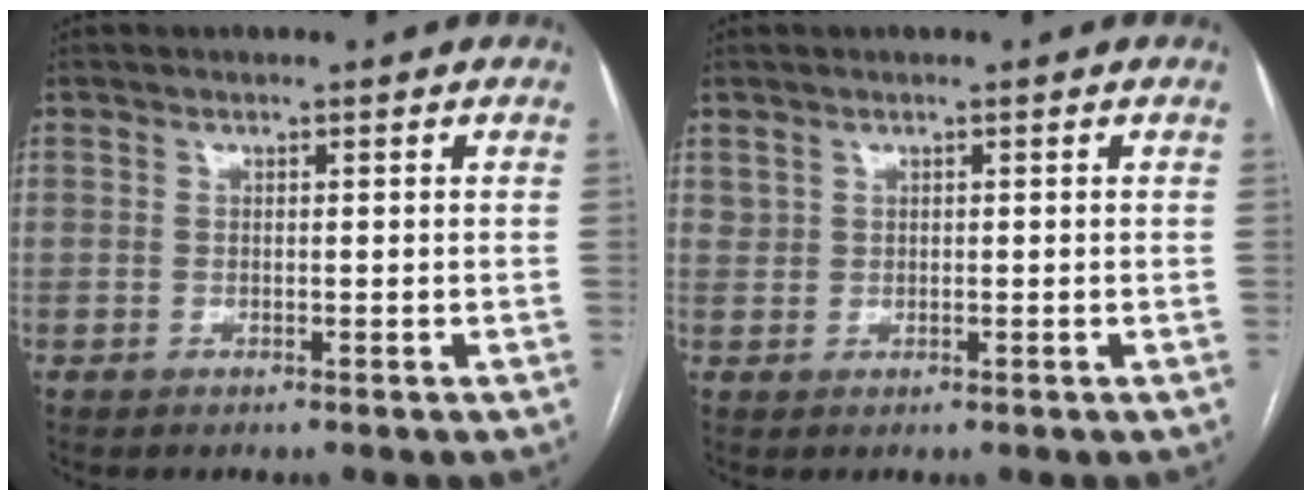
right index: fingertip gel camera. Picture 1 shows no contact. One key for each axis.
{"total": 1.0, "fx": 0.8, "fy": 0.6, "fz": 0.1, "tx": 0.009, "ty": 0.004, "tz": 0.014}